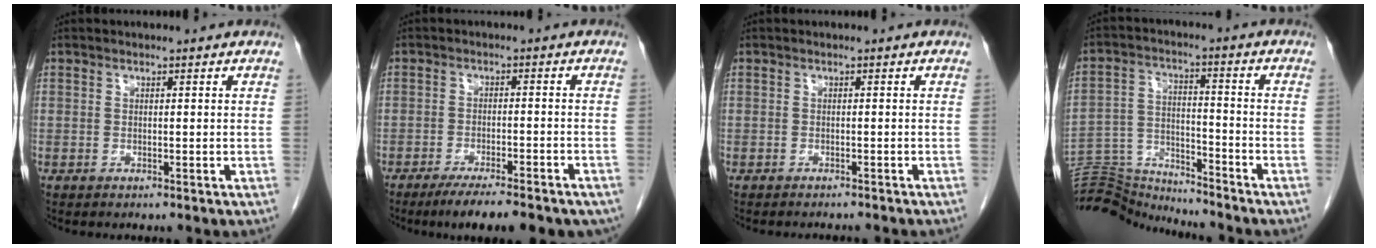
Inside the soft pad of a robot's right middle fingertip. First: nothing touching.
{"total": 12.2, "force": [-9.7, 2.3, 7.0], "torque": [-0.082, -0.009, -0.133]}
{"total": 4.7, "force": [-4.4, 0.6, 1.6], "torque": [-0.020, -0.010, -0.050]}
{"total": 11.2, "force": [-11.2, 0.2, -0.3], "torque": [-0.001, 0.031, -0.199]}